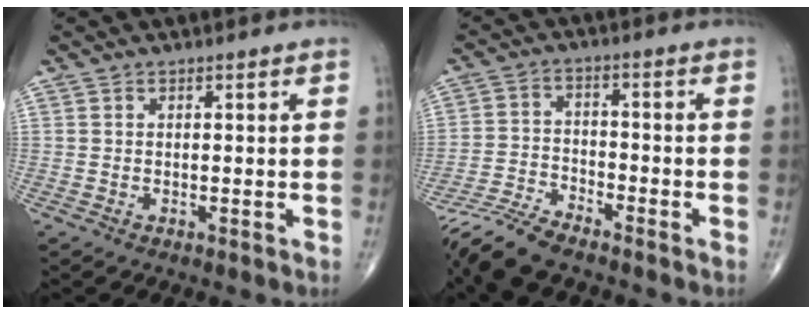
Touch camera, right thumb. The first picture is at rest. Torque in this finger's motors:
{"motor_torque": [2.09, 1.38, 0.14, -0.78, 0.03]}